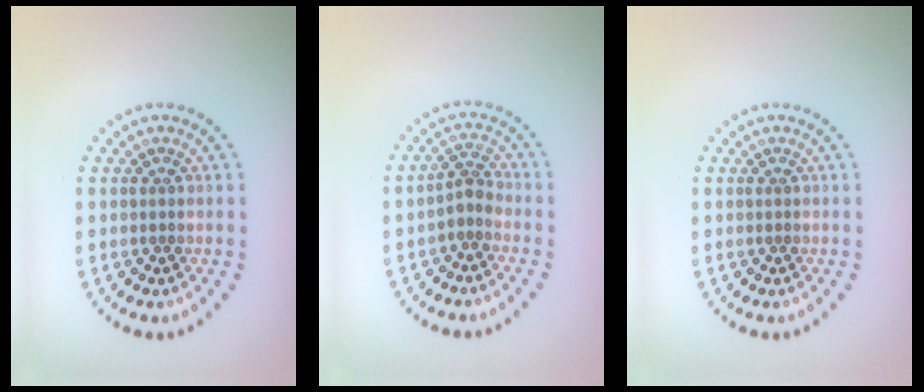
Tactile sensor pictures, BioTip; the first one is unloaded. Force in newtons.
{"total": 2.0, "press": 1.6, "slide": 1.3}
{"total": 0.0}